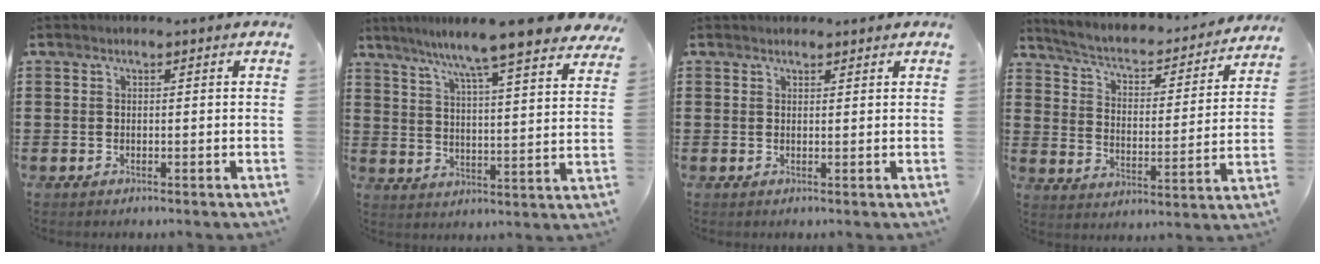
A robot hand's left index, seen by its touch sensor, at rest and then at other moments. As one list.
[{"total": 8.4, "force": [7.4, -1.0, 3.7], "torque": [-0.096, -0.054, 0.119]}, {"total": 1.2, "force": [1.1, 0.5, -0.1], "torque": [-0.001, 0.002, 0.022]}, {"total": 3.4, "force": [2.8, 0.9, 1.8], "torque": [-0.051, -0.028, 0.037]}]